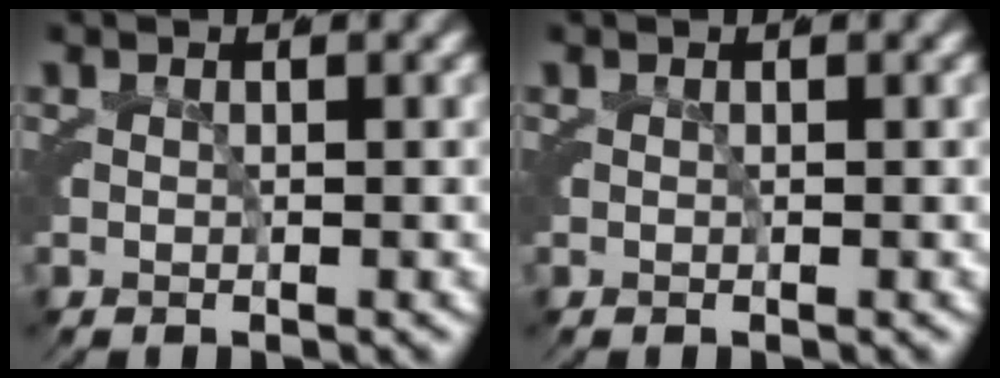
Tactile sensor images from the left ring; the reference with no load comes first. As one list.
[{"total": 0.0}]